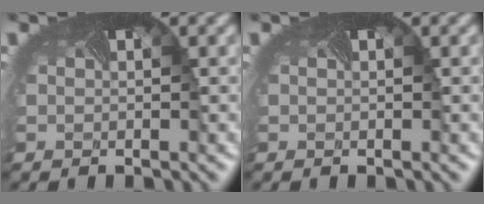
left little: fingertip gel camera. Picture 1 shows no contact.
{"total": 0.0}